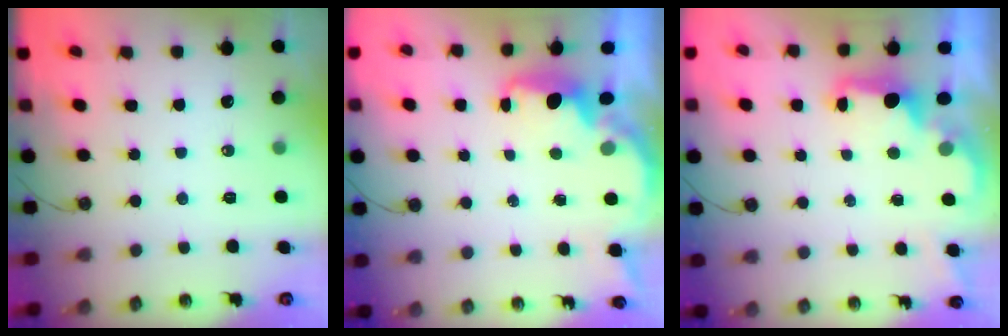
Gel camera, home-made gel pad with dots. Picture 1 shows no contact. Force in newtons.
{"total": 2.2, "press": 2.1, "slide": 0.7}
{"total": 2.1, "press": 2.0, "slide": 0.7}